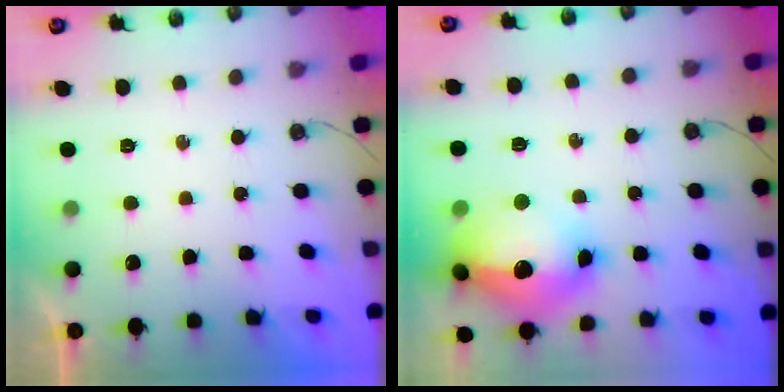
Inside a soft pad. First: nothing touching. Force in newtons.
{"total": 19.2, "press": 19.1, "slide": 1.9}